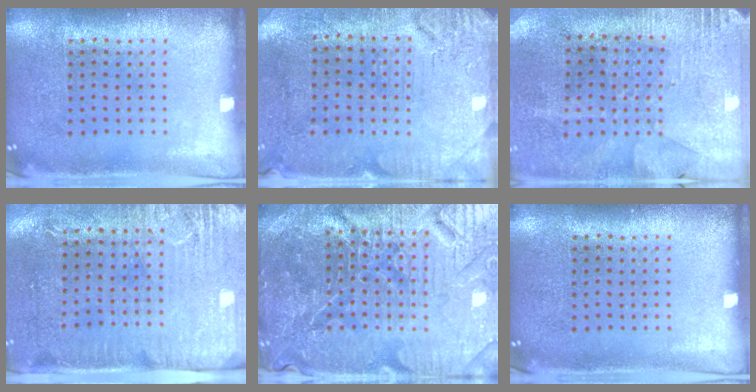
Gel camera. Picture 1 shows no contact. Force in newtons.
{"total": 3.2, "press": 2.6, "slide": 1.8}
{"total": 2.7, "press": 2.4, "slide": 1.3}
{"total": 2.9, "press": 2.4, "slide": 1.6}
{"total": 5.9, "press": 5.4, "slide": 2.2}
{"total": 0.0}